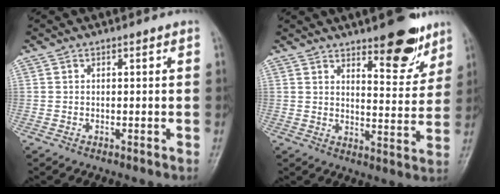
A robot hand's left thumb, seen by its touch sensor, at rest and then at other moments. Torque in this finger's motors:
{"motor_torque": [0.36, 0.14, 0.04, -0.35, 0.09]}